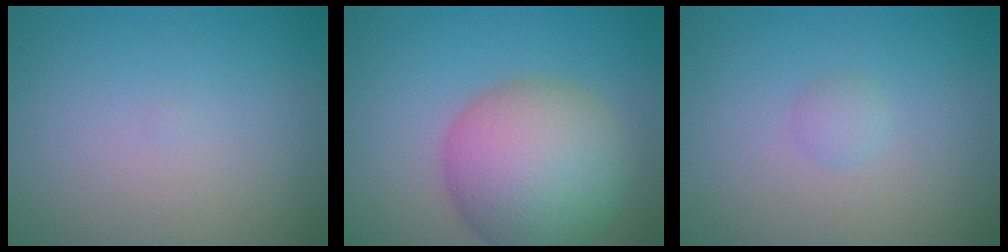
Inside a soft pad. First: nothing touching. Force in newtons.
{"total": 9.5, "press": 9.5, "slide": 0.5}
{"total": 0.8, "press": 0.8, "slide": 0.1}